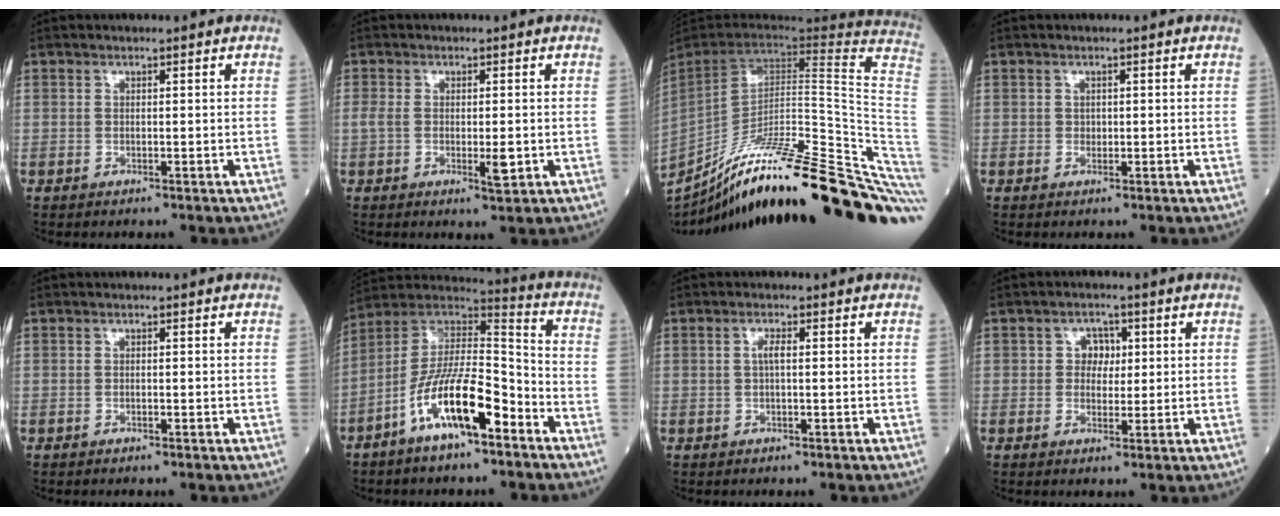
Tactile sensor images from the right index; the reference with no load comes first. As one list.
[{"total": 4.2, "force": [-0.7, 1.4, 3.9], "torque": [-0.074, -0.007, -0.011]}, {"total": 39.5, "force": [-30.5, 1.7, 25.1], "torque": [-0.264, -0.052, -0.433]}, {"total": 0.8, "force": [0.0, 0.7, 0.4], "torque": [-0.005, 0.001, 0.000]}, {"total": 0.0}, {"total": 14.8, "force": [-7.5, 3.7, 12.3], "torque": [-0.228, 0.008, -0.133]}, {"total": 1.7, "force": [0.2, 0.3, 1.6], "torque": [-0.032, 0.003, 0.003]}, {"total": 3.4, "force": [0.8, 2.7, 2.0], "torque": [-0.021, 0.008, 0.010]}]